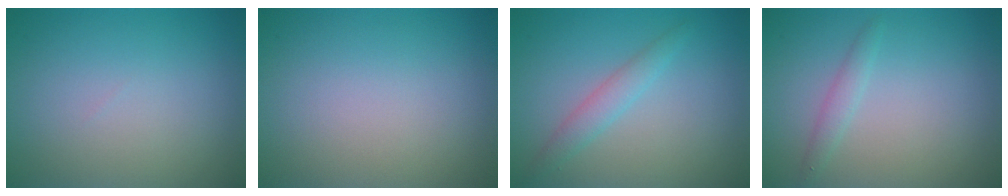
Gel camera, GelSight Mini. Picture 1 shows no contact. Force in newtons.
{"total": 0.0}
{"total": 2.0, "press": 2.0, "slide": 0.0}
{"total": 1.2, "press": 1.2, "slide": 0.0}